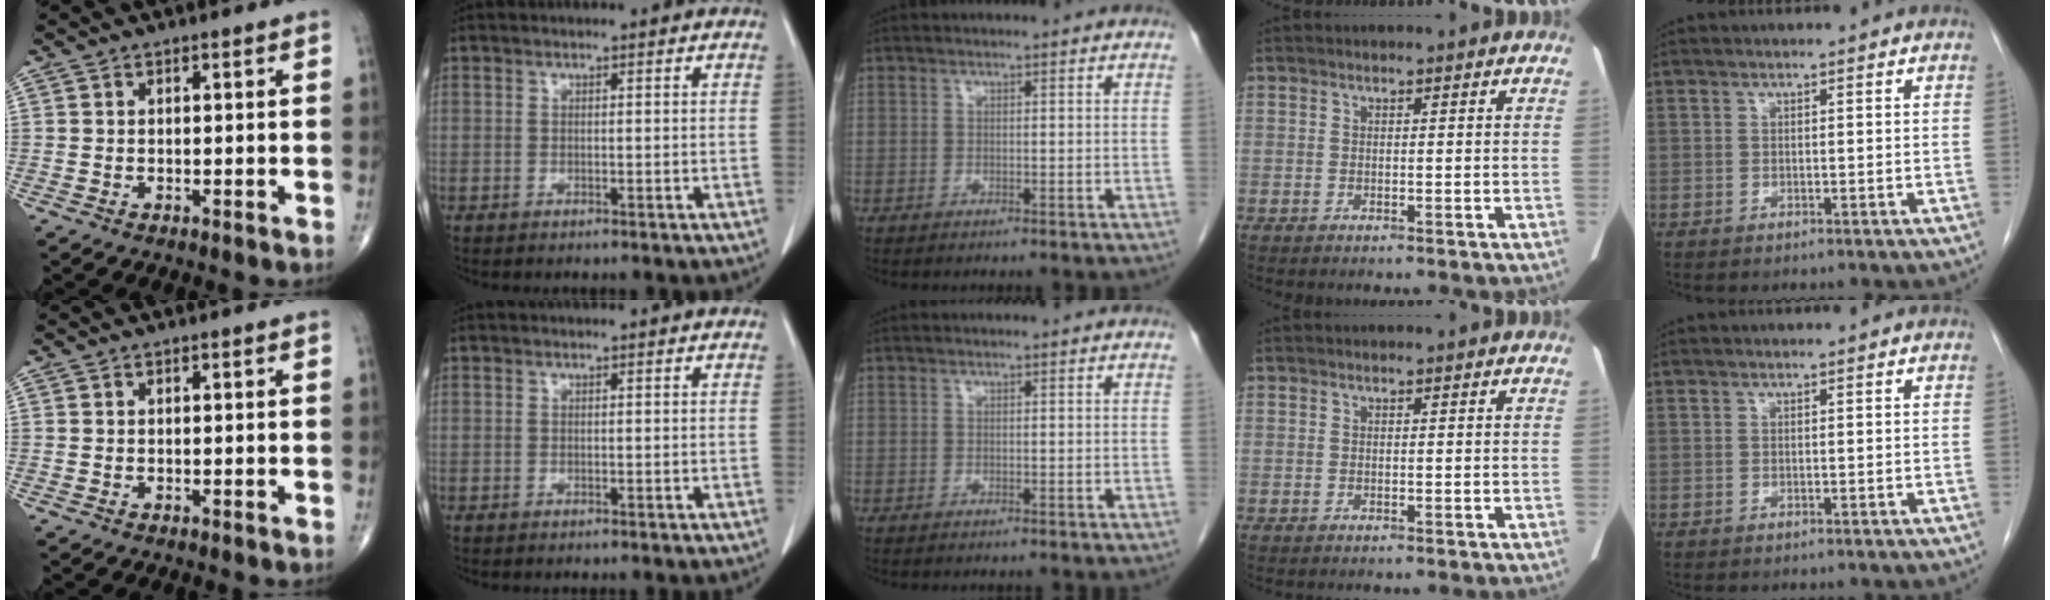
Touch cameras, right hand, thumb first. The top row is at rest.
{}